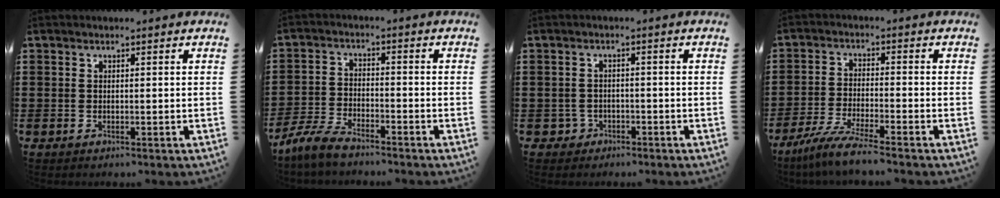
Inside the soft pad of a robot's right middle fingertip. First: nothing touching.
{"total": 5.1, "force": [-4.6, 0.9, 2.1], "torque": [-0.062, -0.004, -0.096]}
{"total": 1.9, "force": [-1.4, 1.3, 0.2], "torque": [-0.012, 0.000, -0.032]}
{"total": 6.0, "force": [-5.1, -0.5, 3.0], "torque": [-0.074, -0.022, -0.101]}